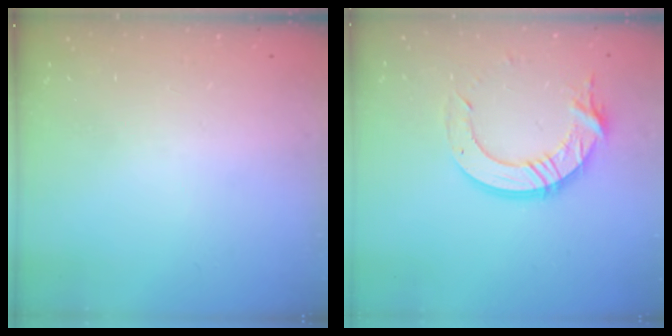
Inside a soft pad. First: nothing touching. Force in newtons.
{"total": 13.5, "press": 13.5, "slide": 1.4}